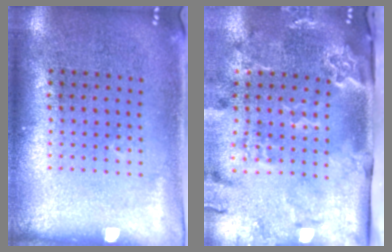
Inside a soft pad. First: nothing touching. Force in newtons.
{"total": 3.4, "press": 2.4, "slide": 2.4}